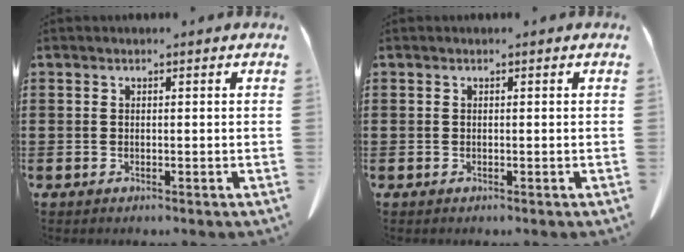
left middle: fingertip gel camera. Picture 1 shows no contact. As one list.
[{"total": 0.0}]